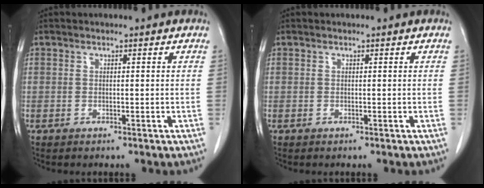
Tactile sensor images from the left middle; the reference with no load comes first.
{"total": 0.0}